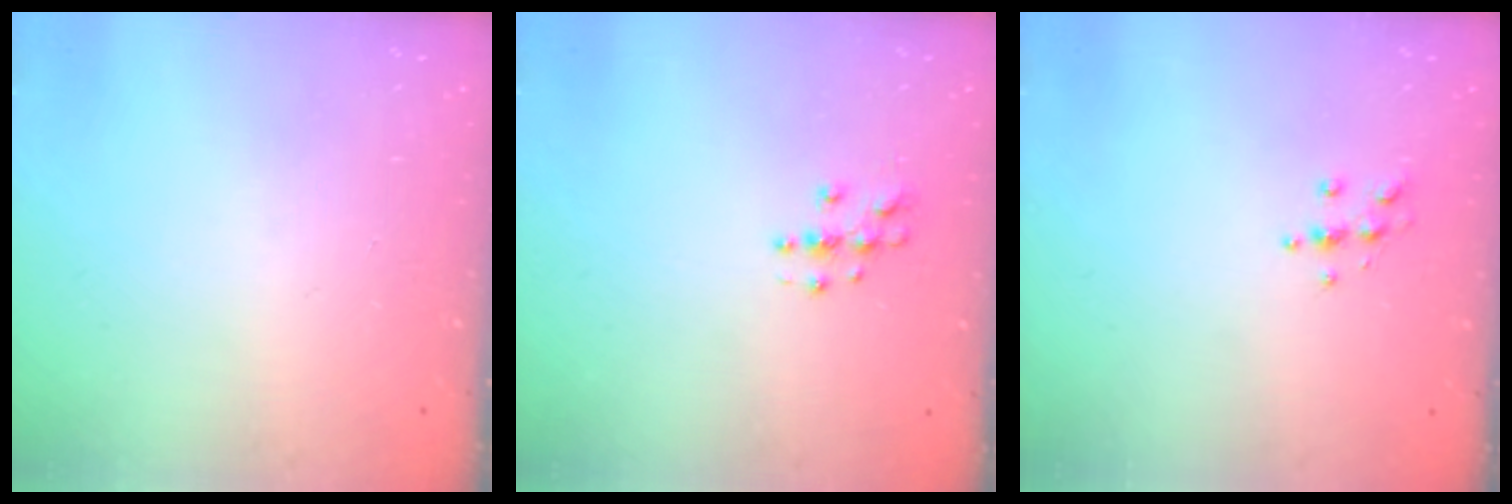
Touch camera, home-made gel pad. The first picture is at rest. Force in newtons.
{"total": 3.8, "press": 3.8, "slide": 0.3}
{"total": 5.1, "press": 5.1, "slide": 0.3}